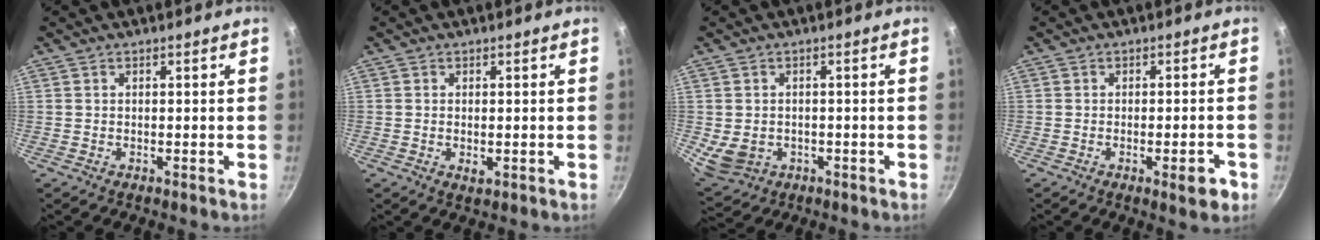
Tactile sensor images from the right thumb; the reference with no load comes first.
{"total": 1.7, "force": [-0.1, 1.0, 1.4], "torque": [-0.024, -0.005, 0.000]}
{"total": 6.3, "force": [-1.1, 5.2, 3.4], "torque": [-0.052, 0.001, -0.002]}
{"total": 4.6, "force": [-2.0, 1.4, 3.9], "torque": [-0.039, 0.009, -0.021]}